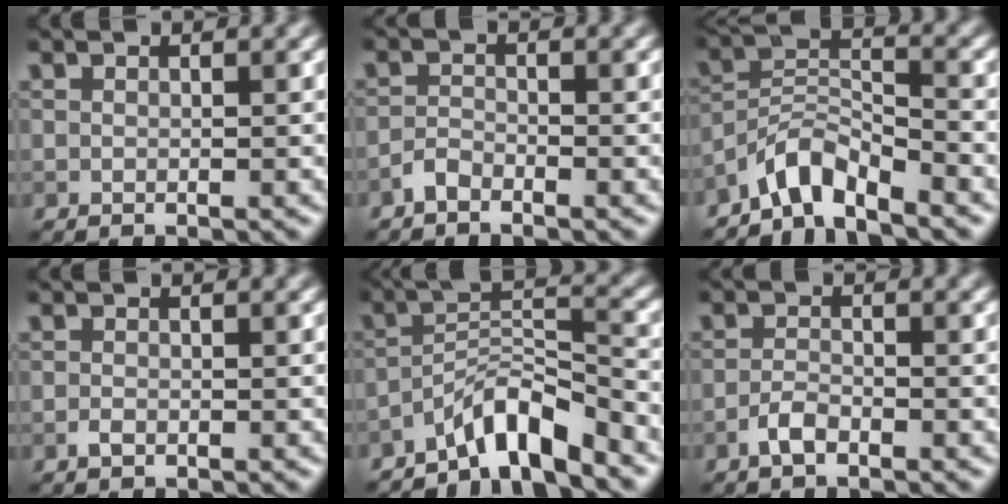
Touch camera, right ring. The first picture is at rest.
{"total": 1.3, "force": [-1.2, 0.4, 0.5], "torque": [-0.009, 0.005, -0.028]}
{"total": 4.5, "force": [-3.9, 0.9, 2.0], "torque": [-0.033, 0.008, -0.085]}
{"total": 0.8, "force": [-0.4, 0.4, 0.5], "torque": [-0.009, -0.001, -0.008]}
{"total": 5.5, "force": [-4.4, 0.8, 3.2], "torque": [-0.046, 0.012, -0.087]}
{"total": 1.8, "force": [-1.2, 0.6, 1.2], "torque": [-0.026, 0.003, -0.027]}